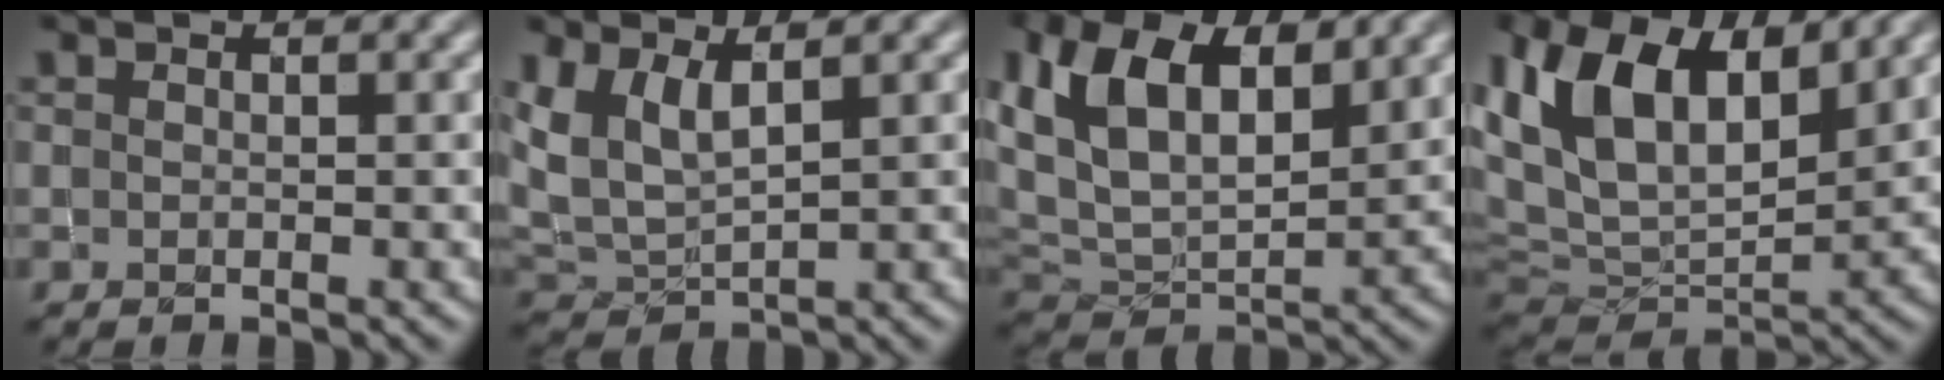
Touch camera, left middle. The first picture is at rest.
{"total": 4.5, "force": [2.1, 2.0, 3.4], "torque": [-0.088, -0.001, 0.044]}
{"total": 10.1, "force": [3.8, 5.7, 7.4], "torque": [-0.163, 0.005, 0.069]}
{"total": 13.2, "force": [5.1, 7.5, 9.5], "torque": [-0.205, 0.003, 0.096]}